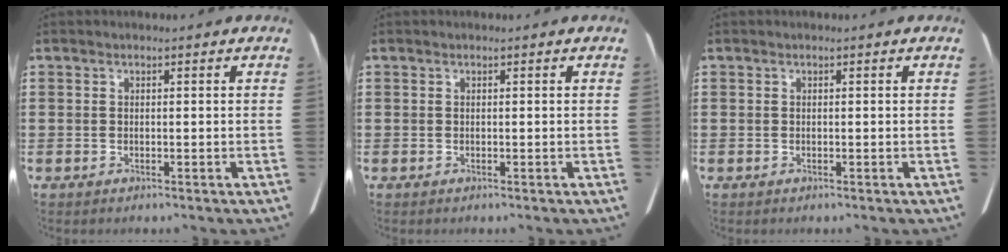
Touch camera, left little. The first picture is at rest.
{"total": 0.0}
{"total": 0.0}